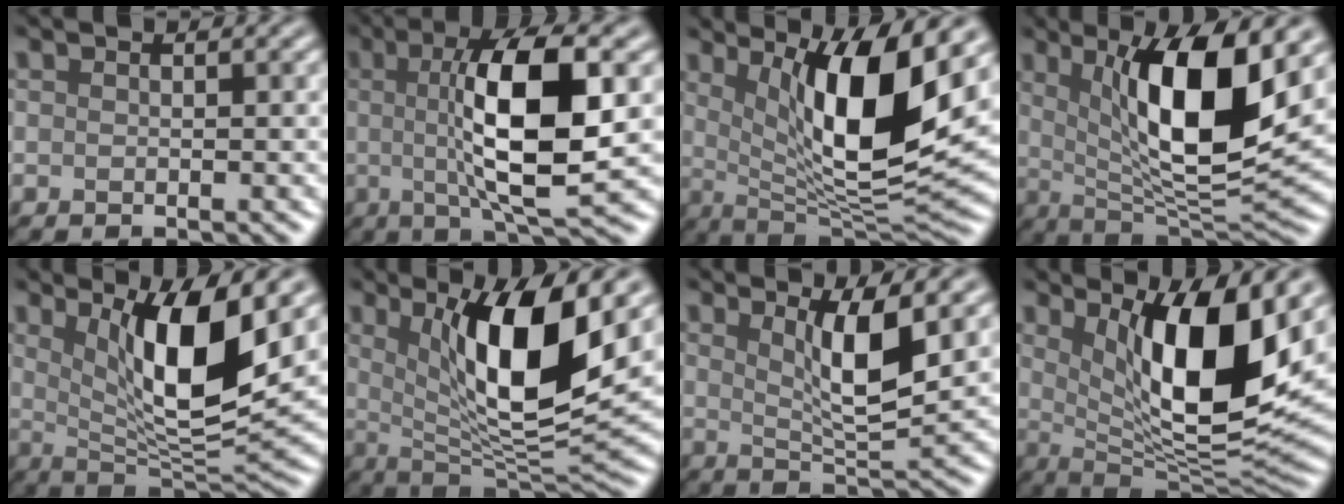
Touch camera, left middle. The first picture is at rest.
{"total": 10.0, "force": [0.7, 2.7, 9.6], "torque": [-0.151, -0.002, 0.016]}
{"total": 11.2, "force": [3.2, 3.1, 10.3], "torque": [-0.153, -0.015, 0.060]}
{"total": 11.1, "force": [2.8, 3.2, 10.3], "torque": [-0.153, -0.014, 0.055]}
{"total": 9.5, "force": [3.1, 2.5, 8.6], "torque": [-0.134, -0.022, 0.061]}
{"total": 10.7, "force": [2.8, 3.0, 9.9], "torque": [-0.148, -0.016, 0.056]}
{"total": 5.4, "force": [1.9, 1.2, 4.9], "torque": [-0.083, -0.009, 0.036]}
{"total": 11.7, "force": [3.5, 3.7, 10.5], "torque": [-0.155, -0.014, 0.063]}